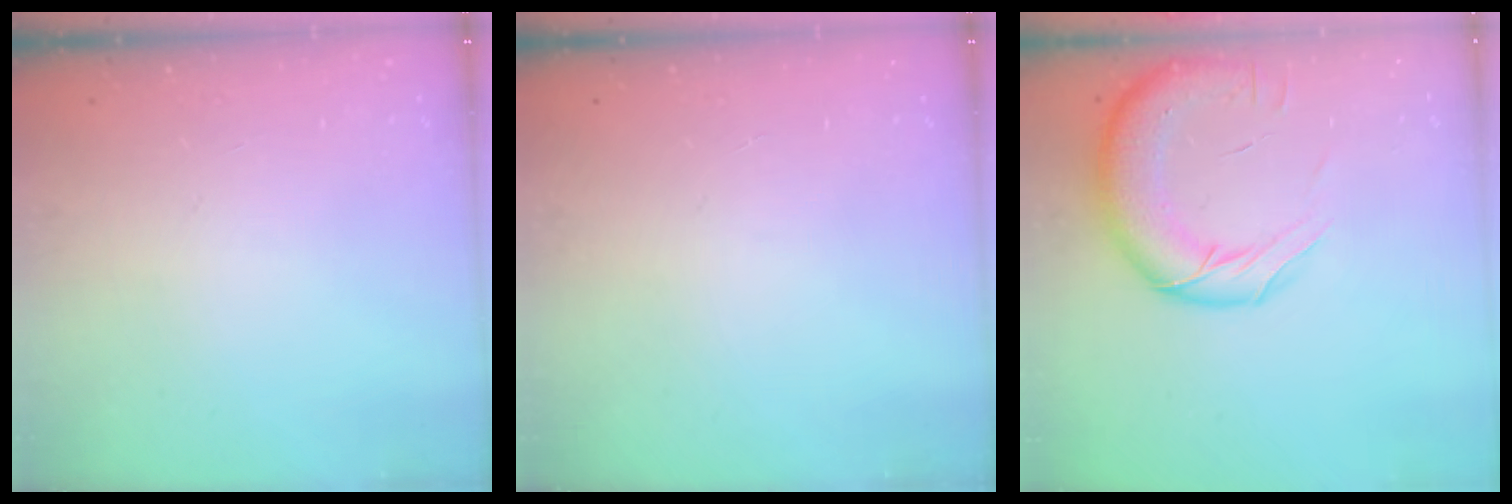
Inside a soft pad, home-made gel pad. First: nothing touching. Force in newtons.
{"total": 0.0}
{"total": 16.4, "press": 15.9, "slide": 4.0}